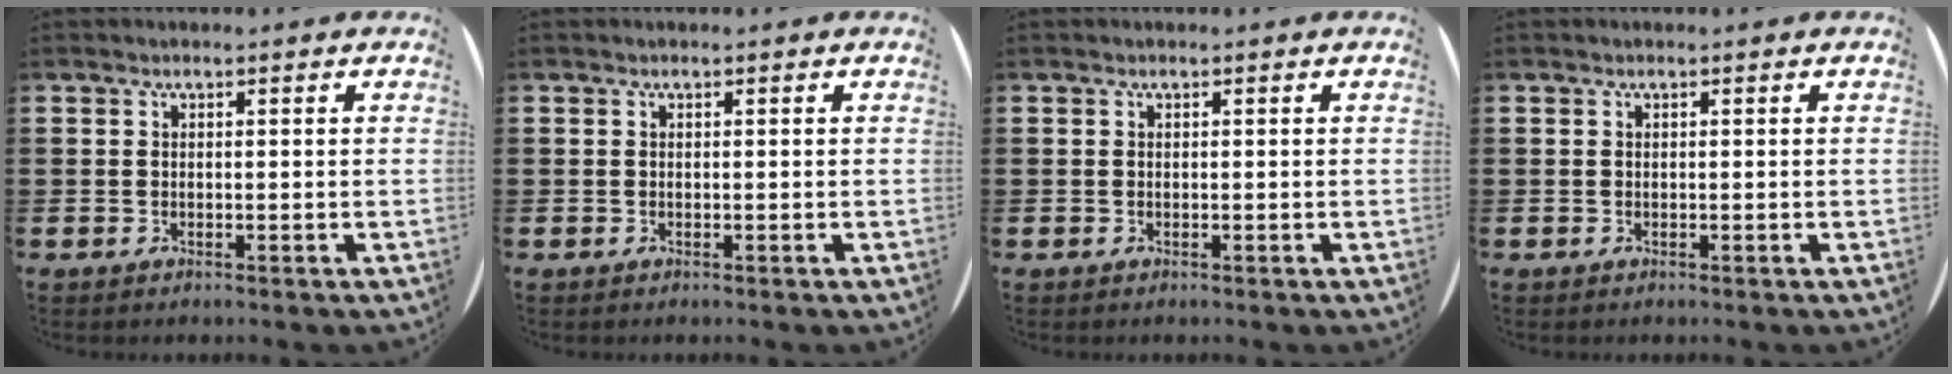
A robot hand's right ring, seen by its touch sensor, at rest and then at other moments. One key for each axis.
{"total": 0.0}
{"total": 0.0}
{"total": 0.0}